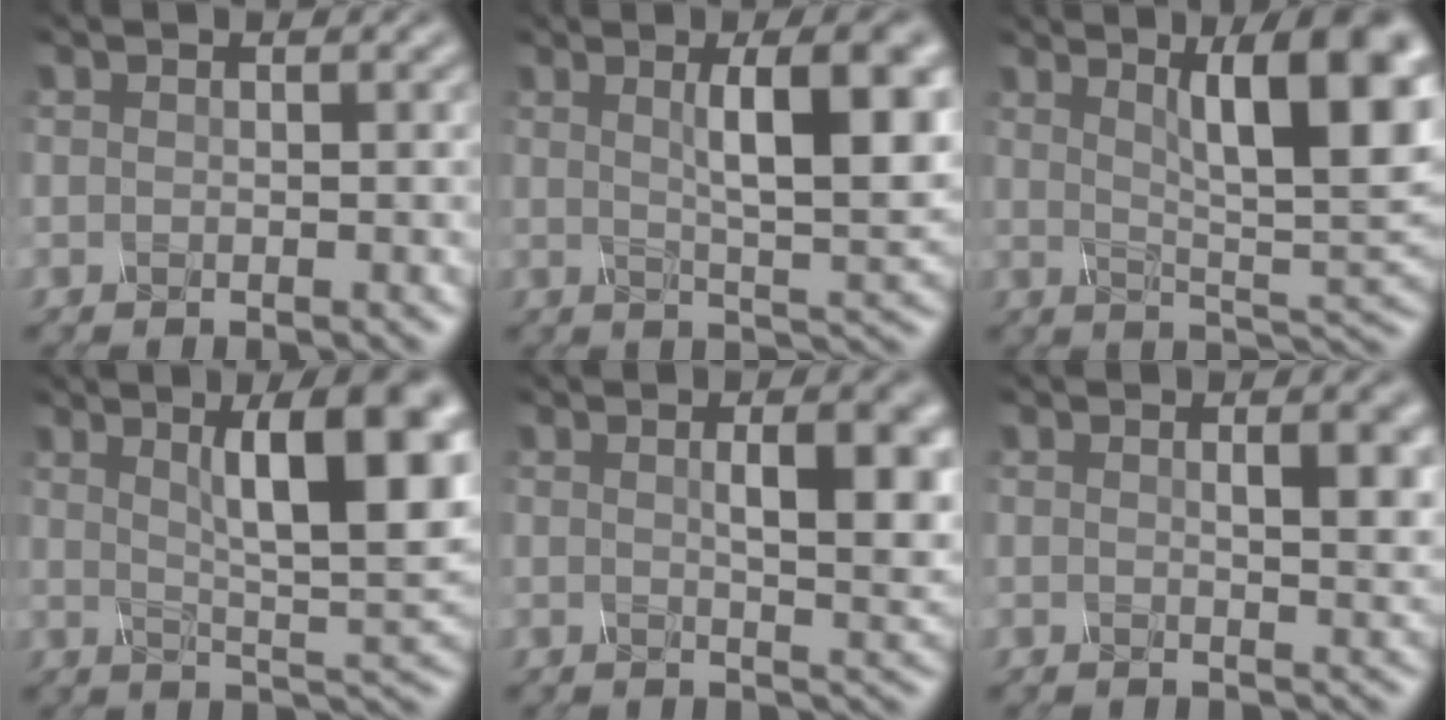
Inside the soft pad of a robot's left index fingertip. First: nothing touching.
{"total": 8.2, "force": [1.8, 1.7, 7.8], "torque": [-0.092, 0.014, 0.042]}
{"total": 11.7, "force": [3.9, 3.1, 10.5], "torque": [-0.116, 0.017, 0.069]}
{"total": 10.8, "force": [3.1, 2.6, 10.0], "torque": [-0.114, 0.013, 0.058]}
{"total": 6.3, "force": [1.1, 1.7, 6.0], "torque": [-0.055, 0.016, 0.026]}
{"total": 3.4, "force": [0.7, 0.8, 3.3], "torque": [-0.031, 0.013, 0.019]}